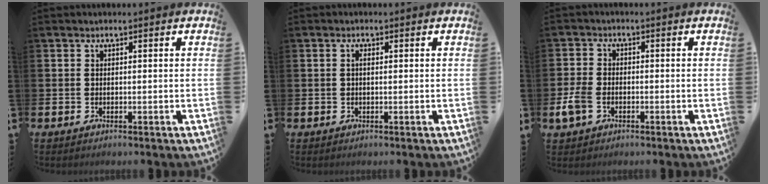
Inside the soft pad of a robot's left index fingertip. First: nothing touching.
{"total": 0.7, "force": [0.2, 0.2, 0.7], "torque": [-0.005, -0.001, 0.001]}
{"total": 3.7, "force": [-1.2, 2.5, 2.5], "torque": [-0.042, 0.003, -0.025]}